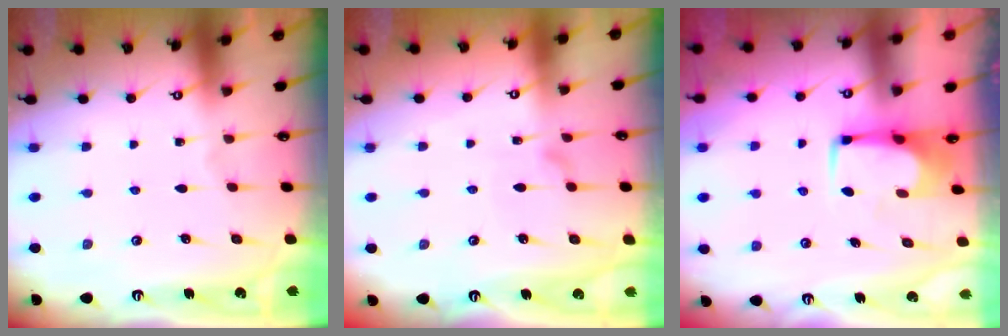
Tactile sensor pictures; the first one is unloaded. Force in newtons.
{"total": 3.7, "press": 3.6, "slide": 0.4}
{"total": 0.8, "press": 0.7, "slide": 0.4}